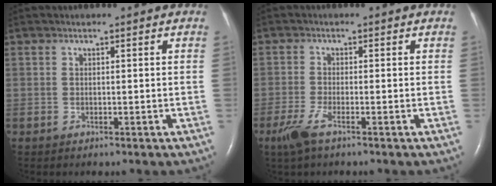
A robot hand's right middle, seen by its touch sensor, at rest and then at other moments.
{"total": 3.6, "force": [-2.2, 0.6, 2.8], "torque": [-0.071, -0.010, -0.046]}